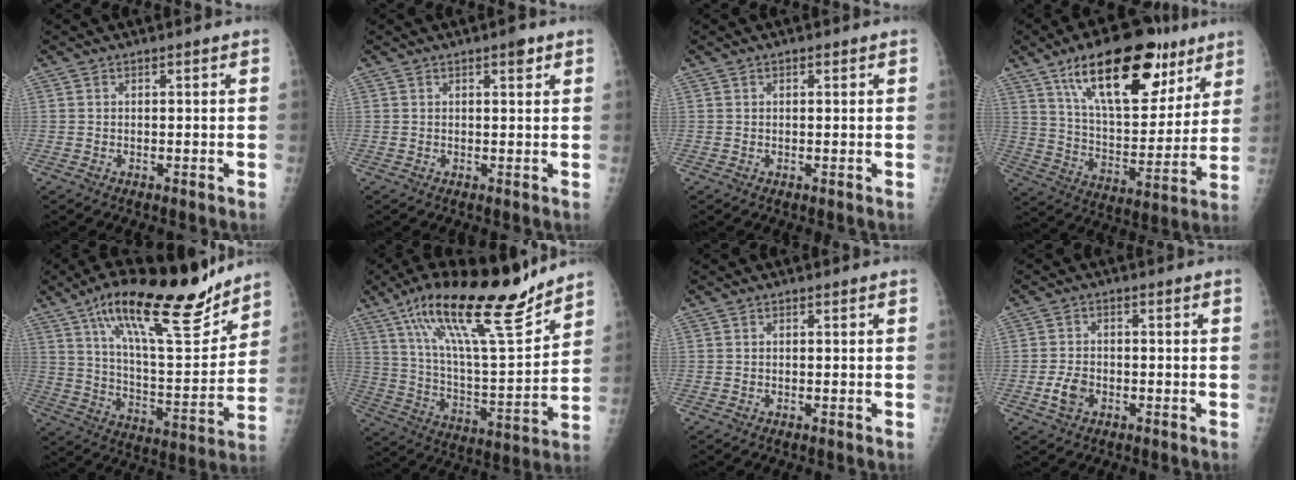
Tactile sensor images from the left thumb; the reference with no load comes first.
{"total": 1.9, "force": [1.2, 0.7, 1.4], "torque": [-0.013, -0.004, 0.014]}
{"total": 0.6, "force": [0.3, 0.4, 0.3], "torque": [-0.002, -0.001, 0.003]}
{"total": 24.6, "force": [13.9, 11.0, 17.0], "torque": [-0.223, -0.042, 0.231]}
{"total": 23.8, "force": [16.4, 6.7, 15.8], "torque": [-0.216, -0.073, 0.272]}
{"total": 23.4, "force": [16.4, 5.1, 15.9], "torque": [-0.246, -0.068, 0.283]}
{"total": 0.0}
{"total": 4.1, "force": [-1.5, 2.9, 2.6], "torque": [-0.046, 0.008, -0.028]}